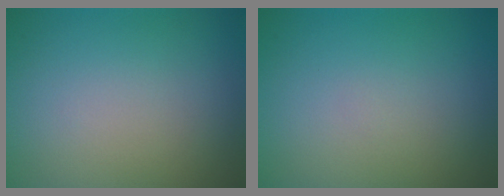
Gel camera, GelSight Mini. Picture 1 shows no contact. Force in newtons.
{"total": 0.0}